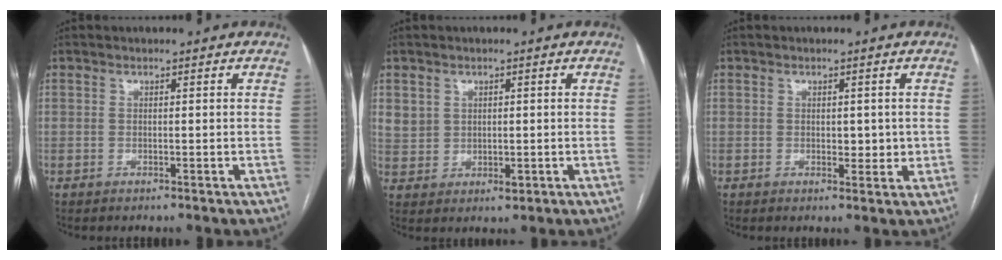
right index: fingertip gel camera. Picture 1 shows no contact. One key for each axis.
{"total": 4.3, "fx": 1.4, "fy": 3.8, "fz": 1.4, "tx": -0.025, "ty": 0.000, "tz": 0.038}
{"total": 2.8, "fx": 0.3, "fy": 1.7, "fz": 2.1, "tx": -0.025, "ty": 0.000, "tz": 0.008}